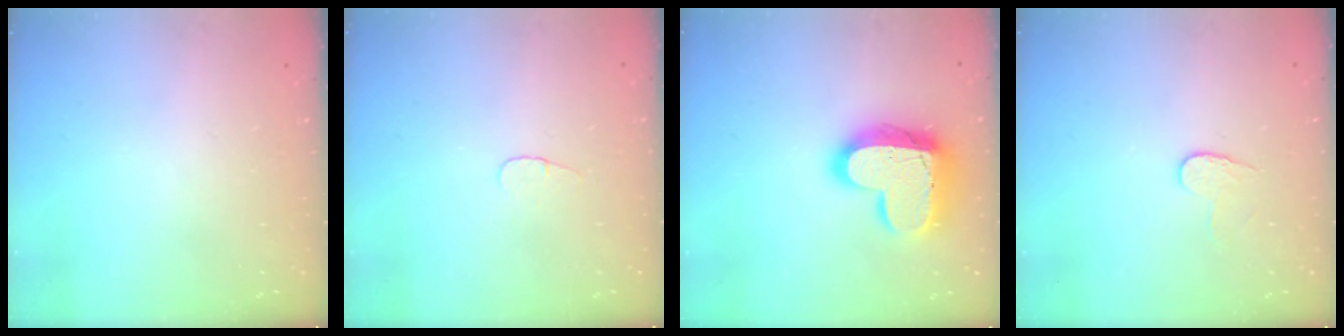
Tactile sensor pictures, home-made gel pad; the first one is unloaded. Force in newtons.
{"total": 3.4, "press": 3.3, "slide": 0.4}
{"total": 17.8, "press": 17.8, "slide": 1.5}
{"total": 3.7, "press": 3.7, "slide": 0.3}